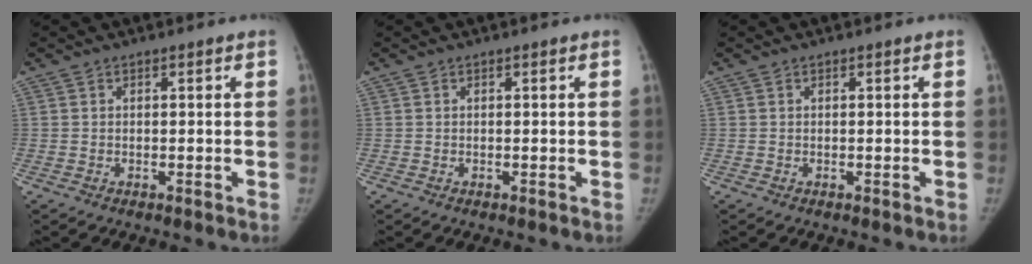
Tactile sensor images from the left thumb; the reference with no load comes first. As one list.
[{"total": 0.0}, {"total": 0.0}]